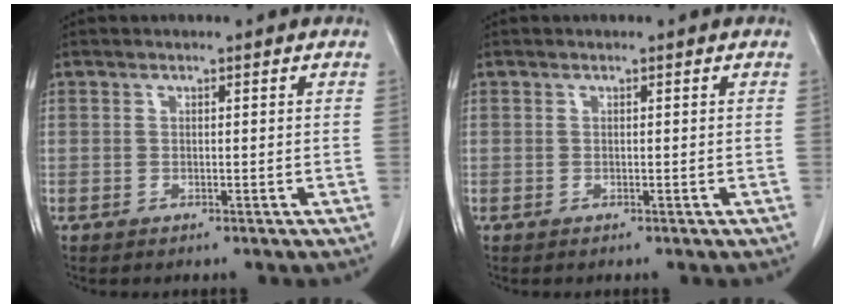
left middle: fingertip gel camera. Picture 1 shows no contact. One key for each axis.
{"total": 0.0}